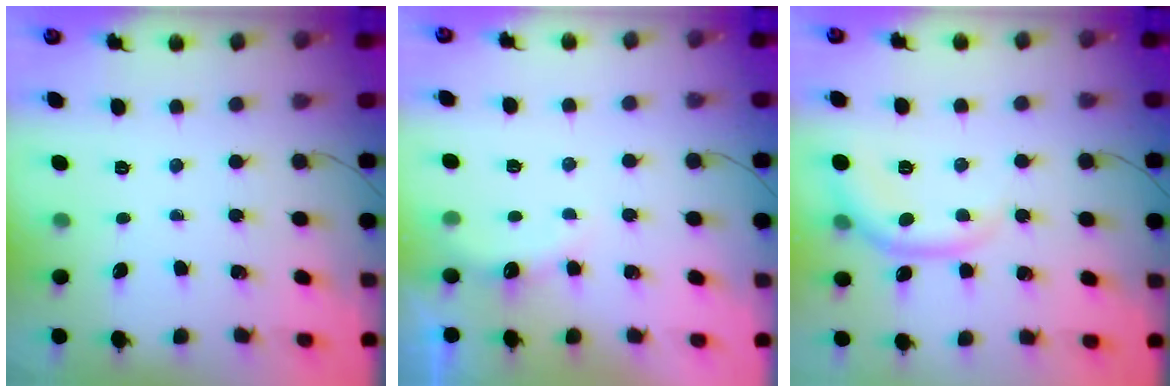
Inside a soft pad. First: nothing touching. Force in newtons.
{"total": 8.3, "press": 8.2, "slide": 1.4}
{"total": 6.7, "press": 6.7, "slide": 0.9}